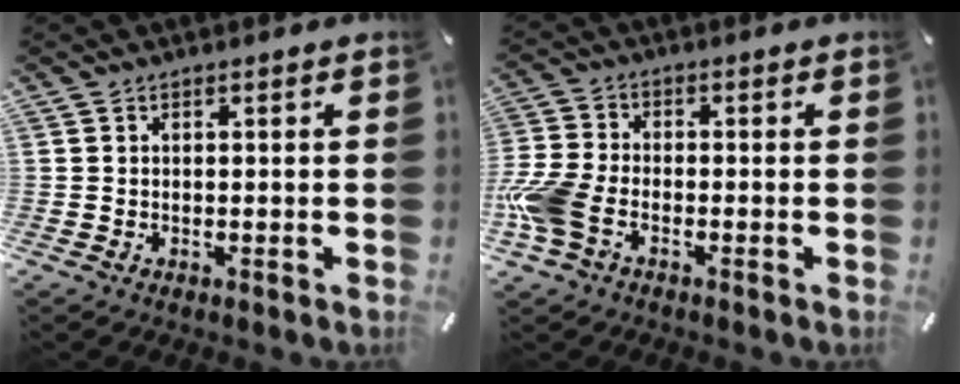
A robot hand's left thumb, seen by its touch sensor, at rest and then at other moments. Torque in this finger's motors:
{"motor_torque": [0.25, 0.33, 0.73, -0.10, 0.19]}